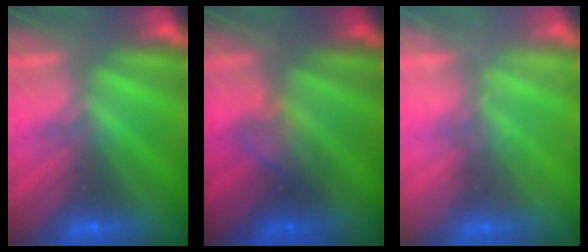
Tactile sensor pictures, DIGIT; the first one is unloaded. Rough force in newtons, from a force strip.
{"total": 2.3}
{"total": 1.4}